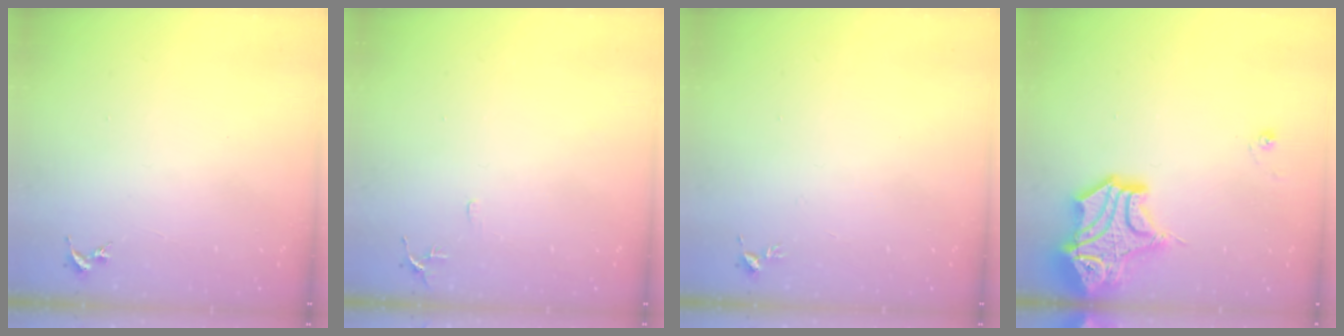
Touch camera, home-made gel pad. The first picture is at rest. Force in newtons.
{"total": 5.3, "press": 5.2, "slide": 0.6}
{"total": 3.4, "press": 3.3, "slide": 0.5}
{"total": 17.1, "press": 16.9, "slide": 2.2}